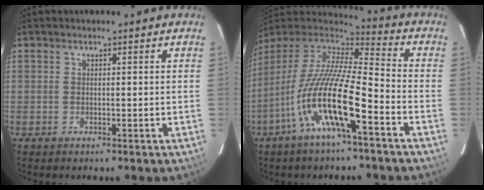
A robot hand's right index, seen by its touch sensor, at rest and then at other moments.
{"total": 18.3, "force": [-8.2, 3.7, 15.9], "torque": [-0.290, -0.027, -0.162]}